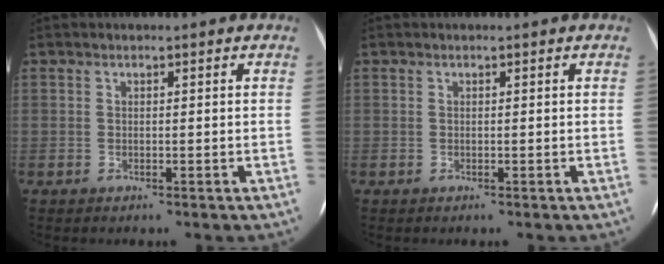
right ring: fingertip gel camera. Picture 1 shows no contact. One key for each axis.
{"total": 0.0}